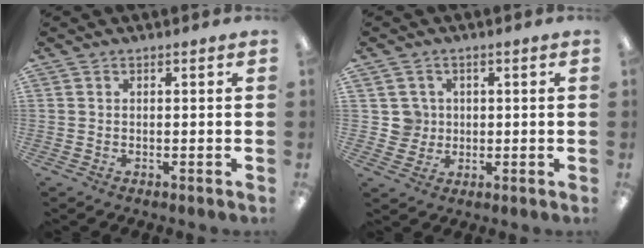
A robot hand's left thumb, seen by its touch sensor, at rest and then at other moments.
{"total": 4.4, "force": [0.7, 4.3, 0.2], "torque": [-0.002, 0.003, 0.011]}